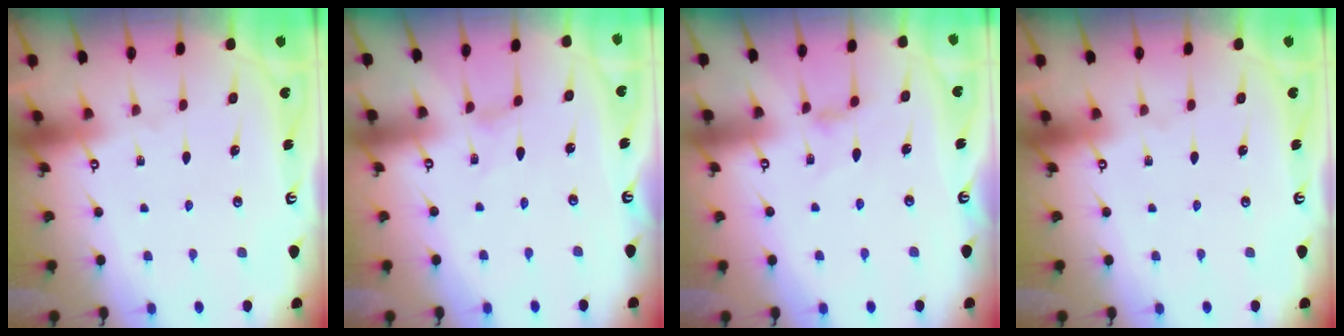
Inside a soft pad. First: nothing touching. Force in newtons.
{"total": 0.0}
{"total": 2.7, "press": 2.6, "slide": 0.5}
{"total": 0.0}